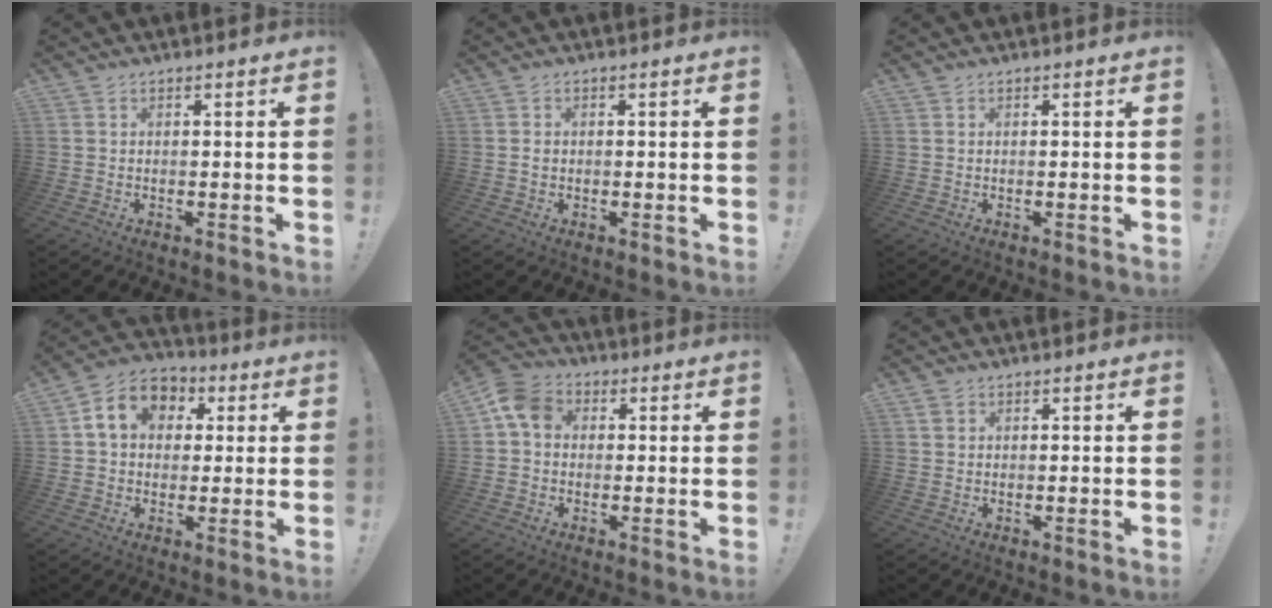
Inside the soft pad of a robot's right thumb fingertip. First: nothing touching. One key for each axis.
{"total": 0.8, "fx": -0.2, "fy": 0.7, "fz": 0.4, "tx": -0.014, "ty": 0.006, "tz": -0.002}
{"total": 0.0}
{"total": 11.6, "fx": 3.3, "fy": 9.3, "fz": 6.2, "tx": -0.094, "ty": 0.006, "tz": 0.067}
{"total": 7.9, "fx": 1.5, "fy": 6.0, "fz": 4.8, "tx": -0.090, "ty": 0.010, "tz": 0.034}
{"total": 1.2, "fx": 0.7, "fy": 0.9, "fz": 0.3, "tx": -0.005, "ty": 0.001, "tz": 0.013}